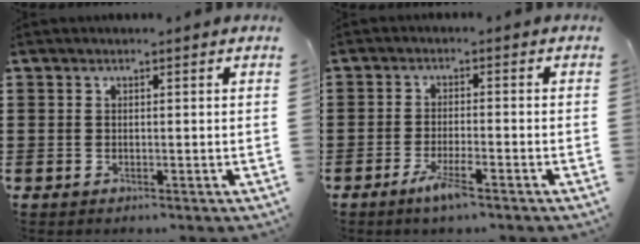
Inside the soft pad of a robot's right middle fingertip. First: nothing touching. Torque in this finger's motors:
{"motor_torque": [0.97, -0.74, 0.25, 0.08]}